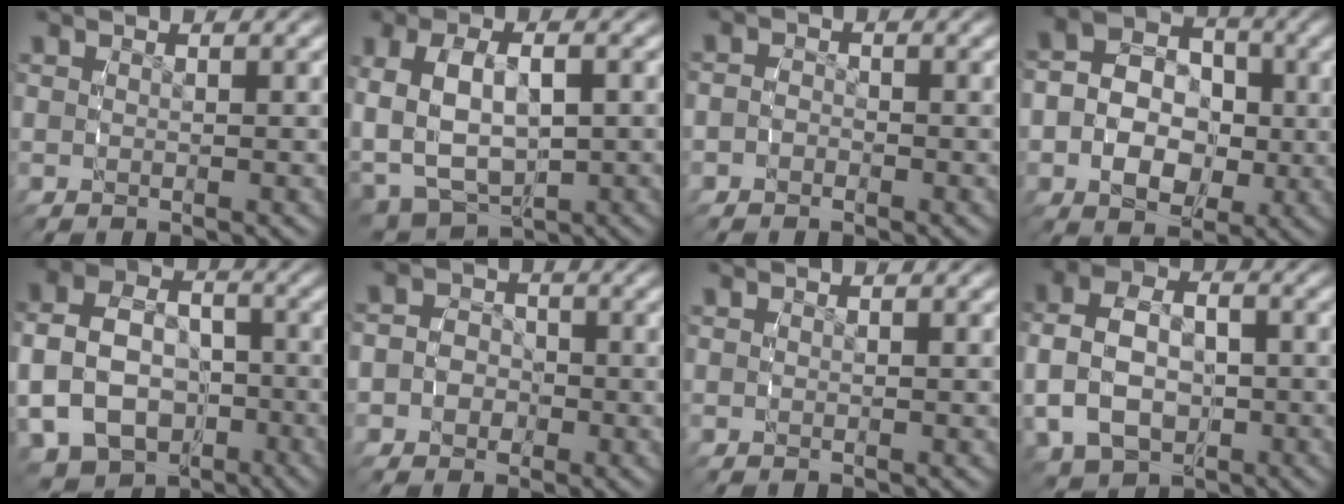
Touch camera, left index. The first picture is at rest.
{"total": 9.8, "force": [-0.9, 7.6, 6.1], "torque": [-0.152, -0.038, 0.001]}
{"total": 1.5, "force": [-1.1, 1.0, 0.1], "torque": [-0.008, -0.013, -0.019]}
{"total": 9.6, "force": [-0.6, 7.8, 5.5], "torque": [-0.100, -0.010, -0.017]}
{"total": 13.1, "force": [-4.6, 10.9, 5.7], "torque": [-0.128, -0.061, -0.070]}
{"total": 4.7, "force": [-1.2, 4.3, 1.4], "torque": [-0.030, -0.015, -0.023]}
{"total": 0.0}
{"total": 8.1, "force": [-0.9, 6.3, 4.9], "torque": [-0.105, -0.022, -0.006]}